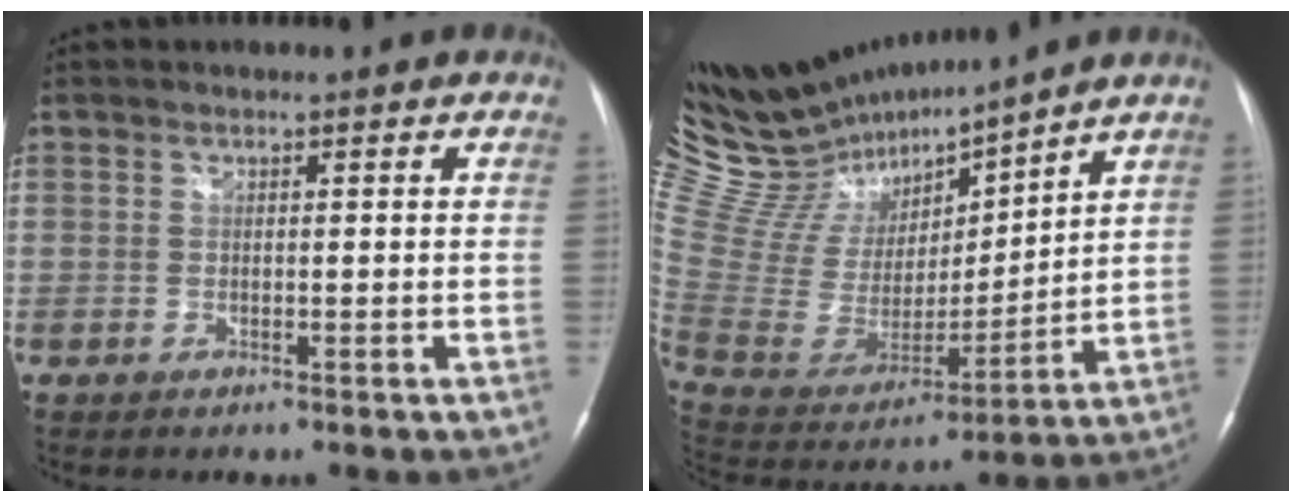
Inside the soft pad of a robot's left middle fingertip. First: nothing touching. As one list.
[{"total": 20.8, "force": [18.7, 3.6, 8.4], "torque": [-0.170, -0.003, 0.348]}]